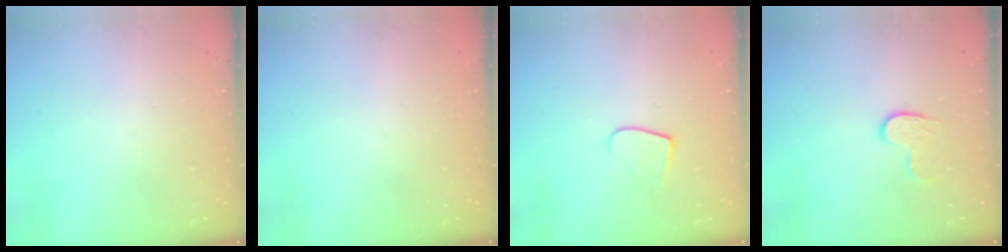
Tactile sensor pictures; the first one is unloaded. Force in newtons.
{"total": 0.0}
{"total": 6.7, "press": 6.7, "slide": 0.6}
{"total": 6.2, "press": 6.2, "slide": 0.4}